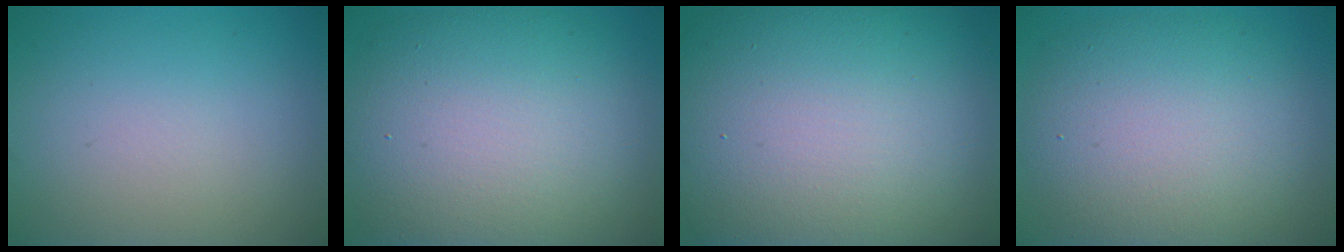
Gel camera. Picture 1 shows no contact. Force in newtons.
{"total": 13.5, "press": 13.4, "slide": 0.5}
{"total": 19.8, "press": 19.8, "slide": 0.7}
{"total": 10.0, "press": 10.0, "slide": 0.3}